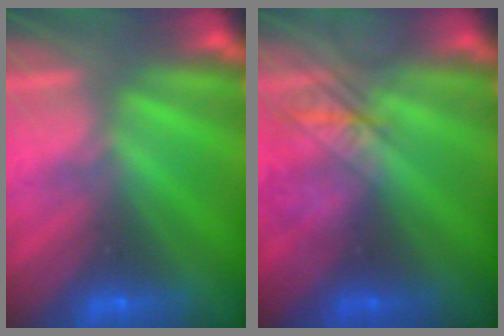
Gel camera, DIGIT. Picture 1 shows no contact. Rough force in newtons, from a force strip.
{"total": 2.5}